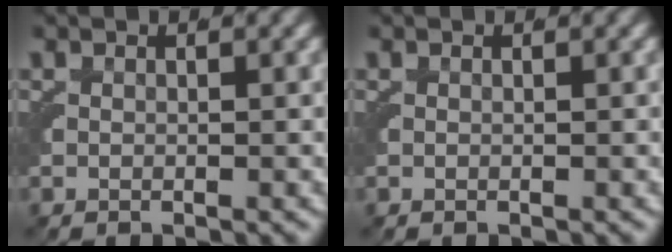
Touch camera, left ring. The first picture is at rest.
{"total": 0.0}